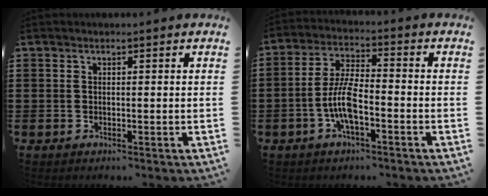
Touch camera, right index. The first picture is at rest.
{"total": 7.4, "force": [-2.6, 2.3, 6.5], "torque": [-0.150, -0.006, -0.055]}